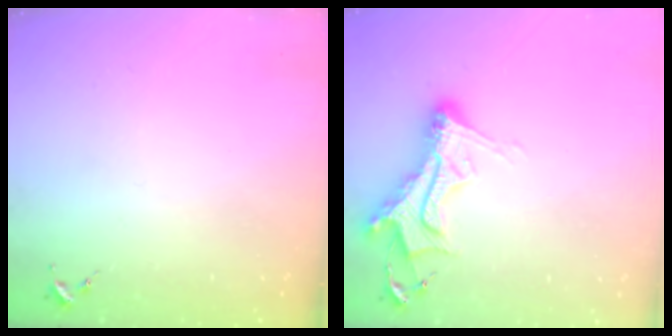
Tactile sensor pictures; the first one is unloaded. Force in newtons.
{"total": 12.5, "press": 12.4, "slide": 1.1}